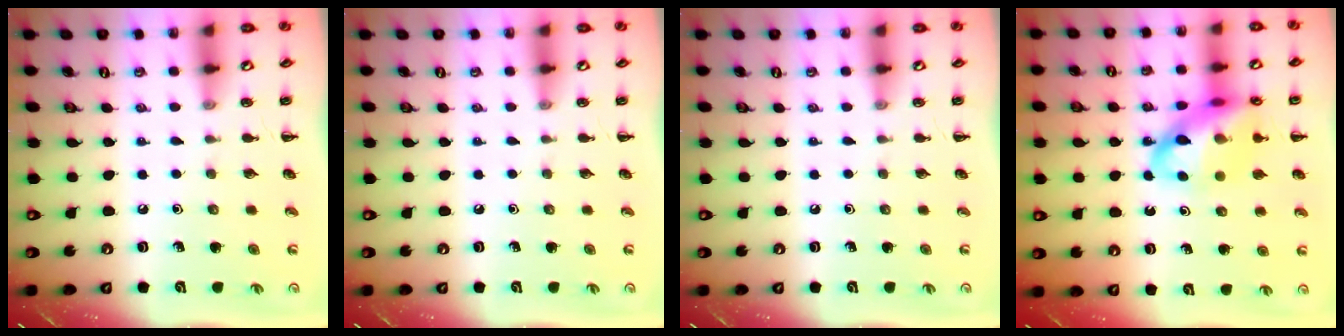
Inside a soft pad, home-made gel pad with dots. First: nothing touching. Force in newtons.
{"total": 0.0}
{"total": 0.0}
{"total": 17.7, "press": 17.3, "slide": 3.4}